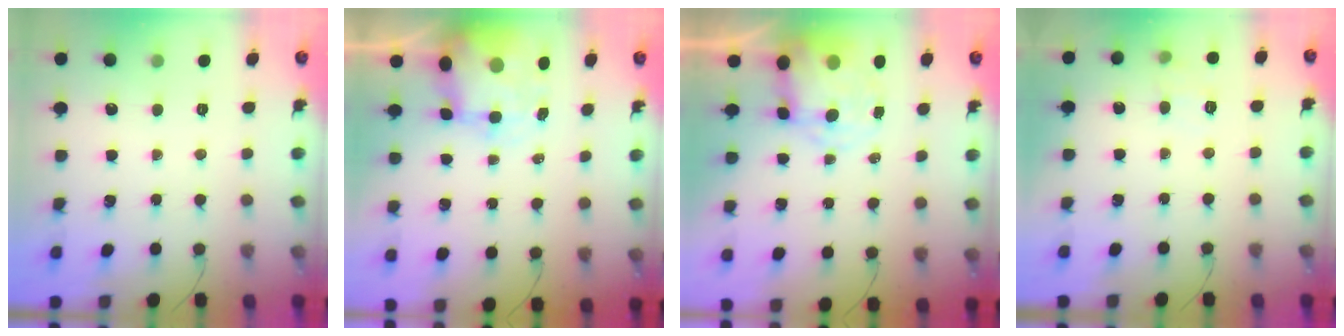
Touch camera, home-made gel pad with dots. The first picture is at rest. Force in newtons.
{"total": 7.8, "press": 7.6, "slide": 1.7}
{"total": 9.2, "press": 9.0, "slide": 2.3}
{"total": 4.9, "press": 4.5, "slide": 1.7}